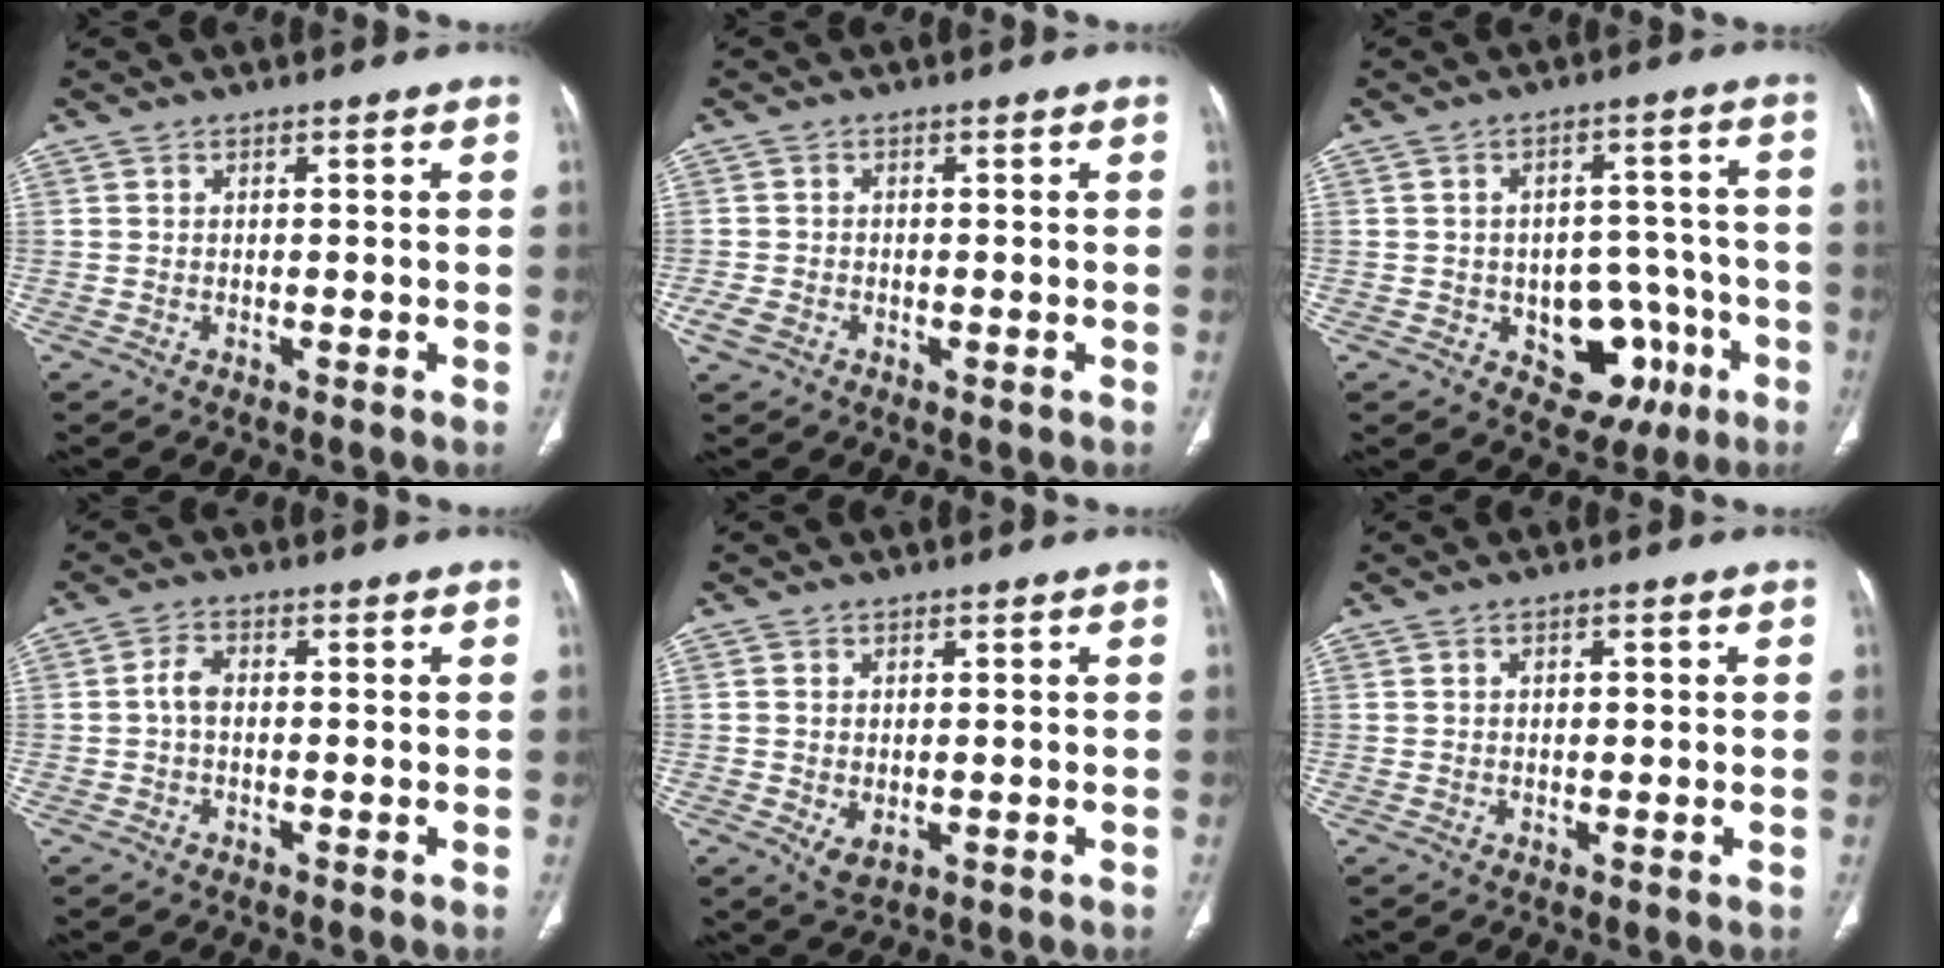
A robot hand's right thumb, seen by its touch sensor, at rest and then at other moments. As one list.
[{"total": 2.5, "force": [-1.0, 1.8, 1.3], "torque": [-0.031, 0.004, -0.018]}, {"total": 11.5, "force": [-4.3, 7.9, 7.2], "torque": [-0.048, 0.038, -0.045]}, {"total": 2.6, "force": [-0.3, 1.6, 2.1], "torque": [-0.041, 0.007, -0.012]}, {"total": 3.2, "force": [-0.5, 2.0, 2.4], "torque": [-0.043, -0.006, 0.003]}, {"total": 1.7, "force": [0.4, 0.9, 1.4], "torque": [-0.024, 0.005, 0.007]}]